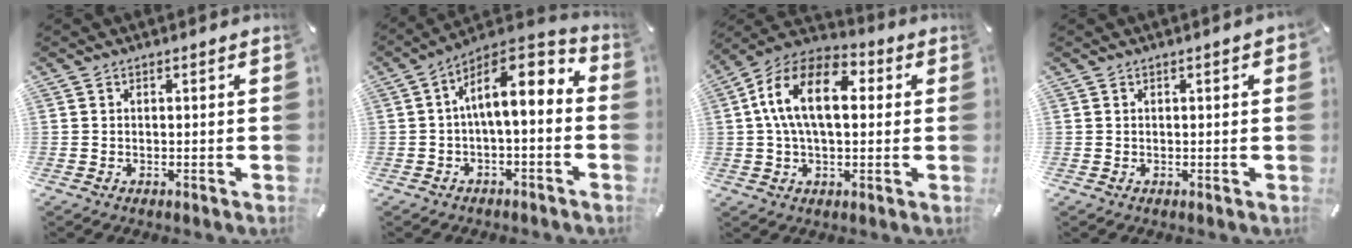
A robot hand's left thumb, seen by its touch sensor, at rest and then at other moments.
{"total": 12.6, "force": [1.8, 5.6, 11.2], "torque": [-0.178, -0.010, 0.028]}
{"total": 15.0, "force": [2.5, 8.9, 11.8], "torque": [-0.236, 0.008, 0.041]}
{"total": 1.5, "force": [0.3, 0.3, 1.5], "torque": [-0.026, 0.003, 0.003]}